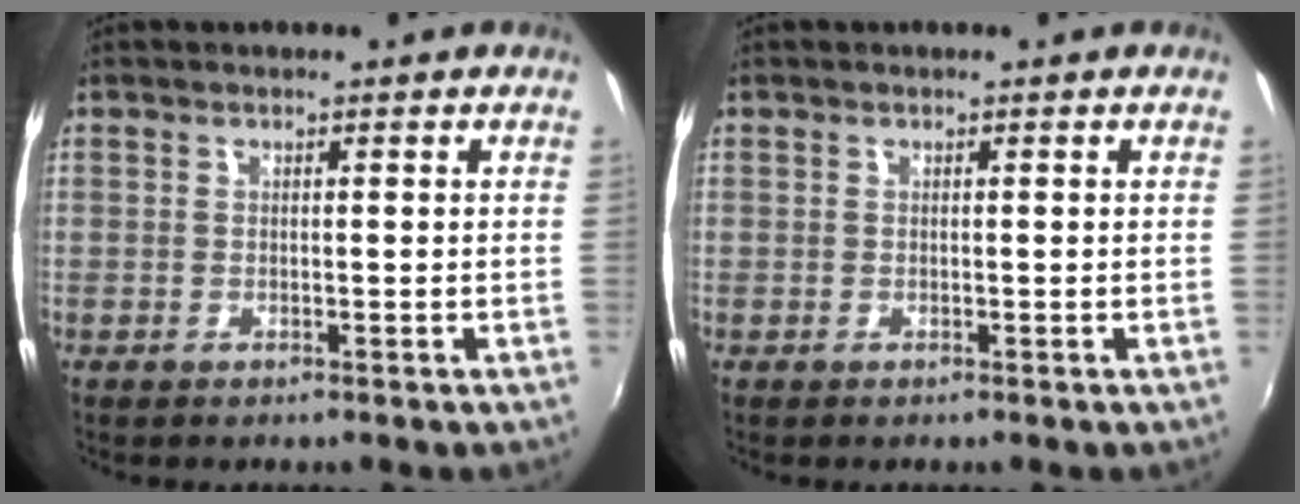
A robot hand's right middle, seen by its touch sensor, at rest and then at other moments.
{"total": 0.0}